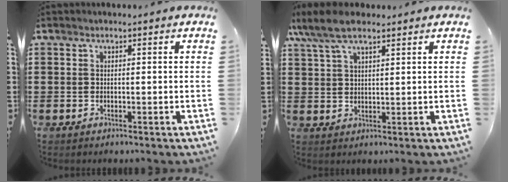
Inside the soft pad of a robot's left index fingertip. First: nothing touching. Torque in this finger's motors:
{"motor_torque": [1.29, -0.85, 0.60, 0.18]}